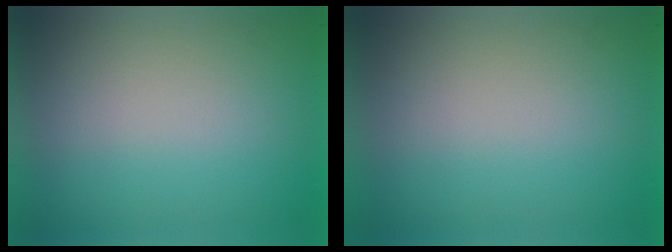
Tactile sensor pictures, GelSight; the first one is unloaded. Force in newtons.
{"total": 0.0}